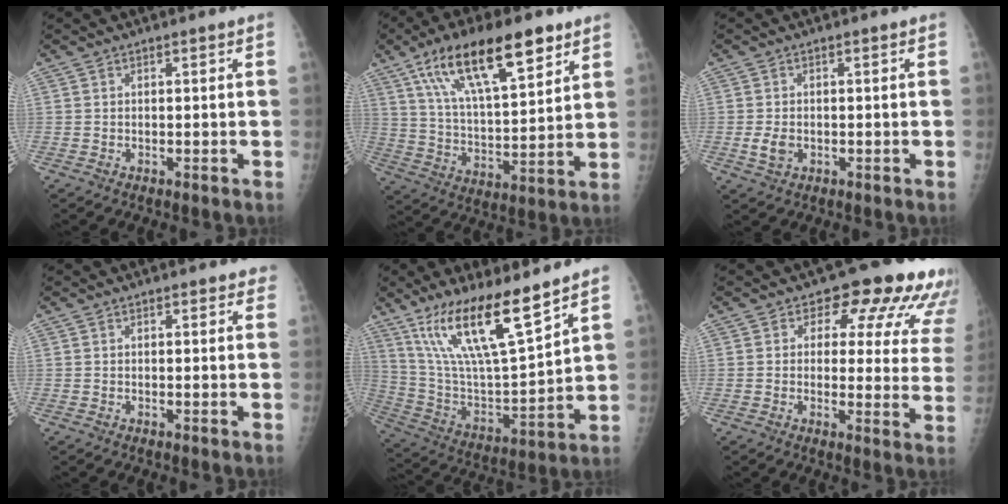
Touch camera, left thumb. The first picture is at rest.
{"total": 20.8, "force": [11.6, 7.5, 15.5], "torque": [-0.241, -0.028, 0.207]}
{"total": 2.9, "force": [-0.6, 2.0, 2.0], "torque": [-0.038, -0.001, -0.009]}
{"total": 1.8, "force": [1.4, 0.9, 0.7], "torque": [0.014, -0.001, 0.010]}
{"total": 19.7, "force": [13.2, 4.1, 14.0], "torque": [-0.240, -0.066, 0.252]}
{"total": 14.6, "force": [10.0, 7.2, 7.8], "torque": [-0.033, -0.045, 0.088]}